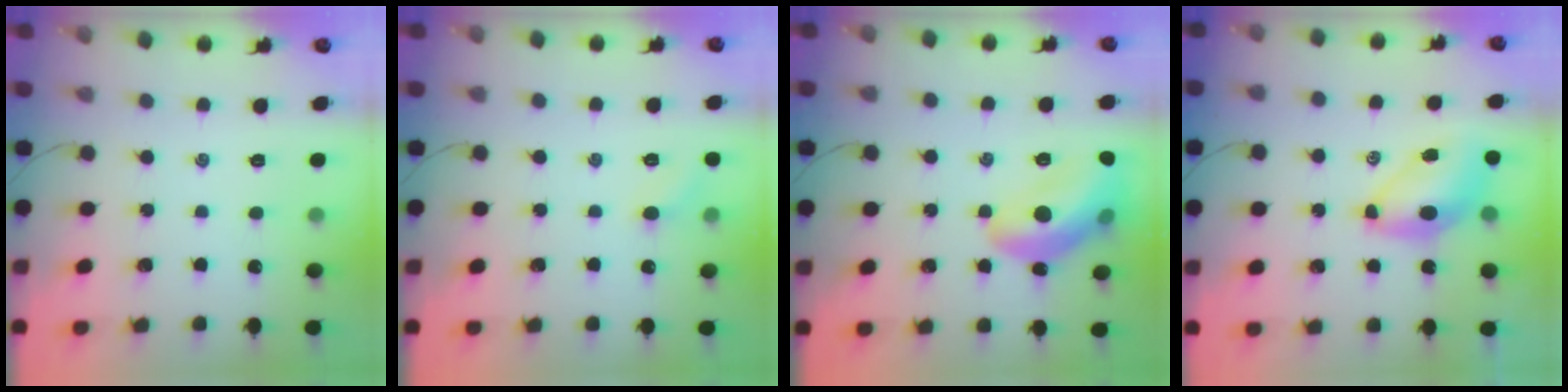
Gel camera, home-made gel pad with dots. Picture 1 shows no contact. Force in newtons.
{"total": 5.2, "press": 5.0, "slide": 1.5}
{"total": 15.3, "press": 15.2, "slide": 1.7}
{"total": 7.8, "press": 7.6, "slide": 1.8}